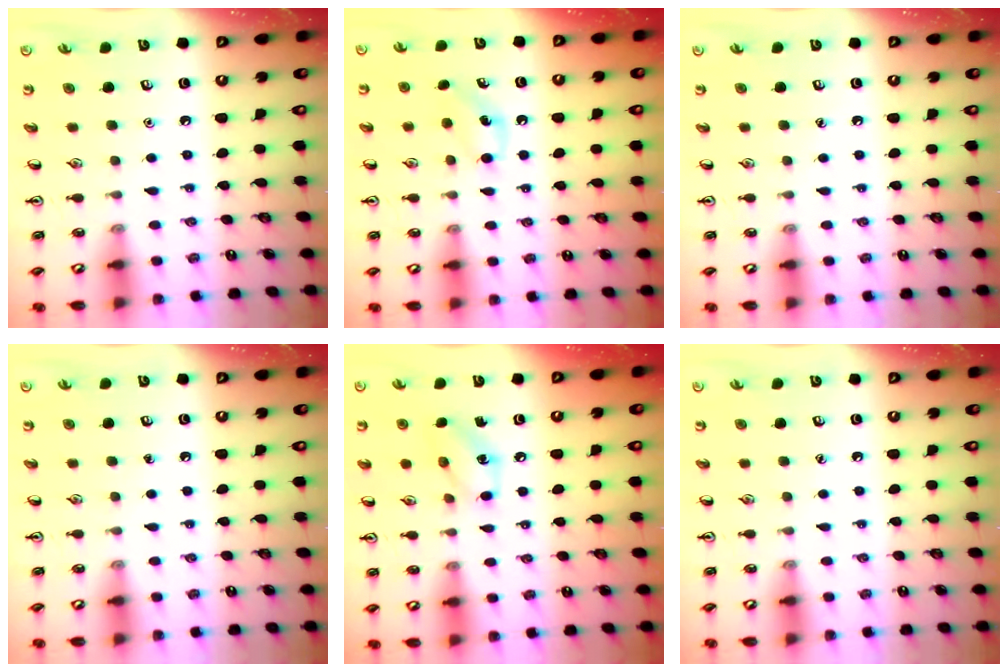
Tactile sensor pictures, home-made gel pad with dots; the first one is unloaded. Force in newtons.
{"total": 6.7, "press": 6.5, "slide": 1.7}
{"total": 0.0}
{"total": 0.0}
{"total": 7.2, "press": 7.2, "slide": 0.7}
{"total": 0.0}